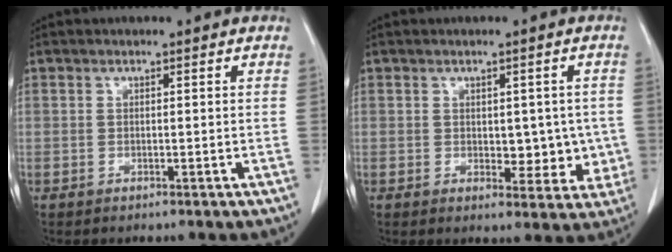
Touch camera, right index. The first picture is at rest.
{"total": 6.1, "force": [0.0, 3.7, 4.9], "torque": [-0.040, 0.005, 0.009]}